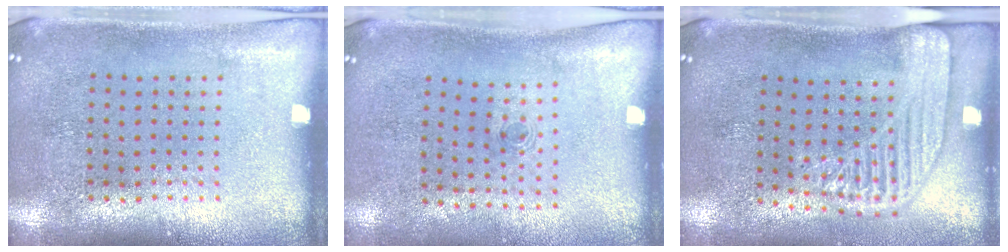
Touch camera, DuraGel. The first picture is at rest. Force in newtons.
{"total": 0.6, "press": 0.3, "slide": 0.5}
{"total": 2.2, "press": 1.8, "slide": 1.3}